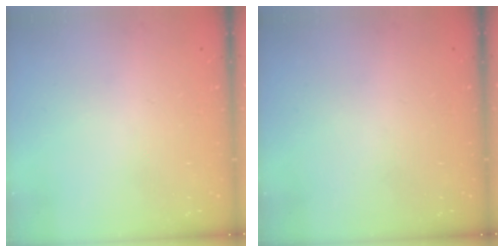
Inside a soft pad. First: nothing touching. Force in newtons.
{"total": 0.0}